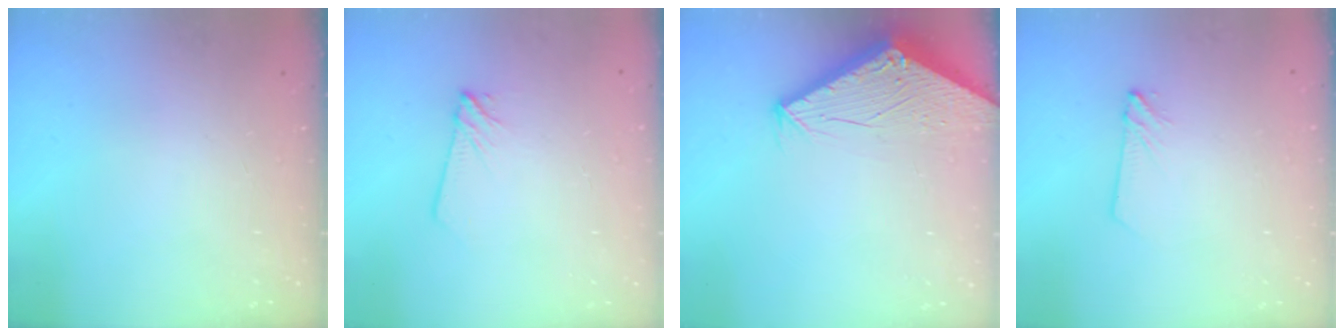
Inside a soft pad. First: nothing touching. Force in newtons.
{"total": 3.8, "press": 3.7, "slide": 0.6}
{"total": 2.7, "press": 2.7, "slide": 0.1}
{"total": 2.8, "press": 2.8, "slide": 0.3}